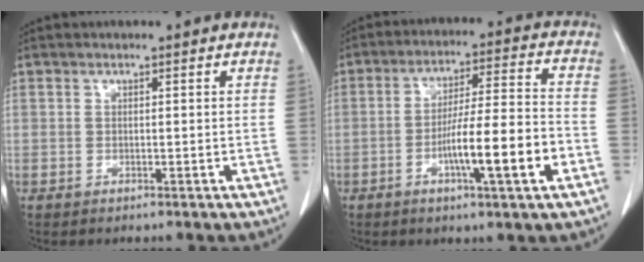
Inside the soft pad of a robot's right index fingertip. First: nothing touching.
{"total": 13.2, "force": [-4.6, 0.4, 12.4], "torque": [-0.207, 0.001, -0.076]}